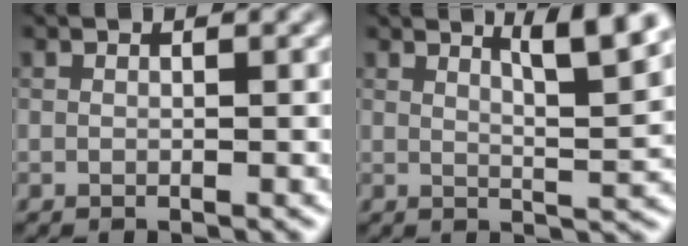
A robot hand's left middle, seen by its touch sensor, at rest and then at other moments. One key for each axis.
{"total": 5.3, "fx": 3.3, "fy": 1.0, "fz": 4.1, "tx": -0.049, "ty": 0.005, "tz": 0.048}